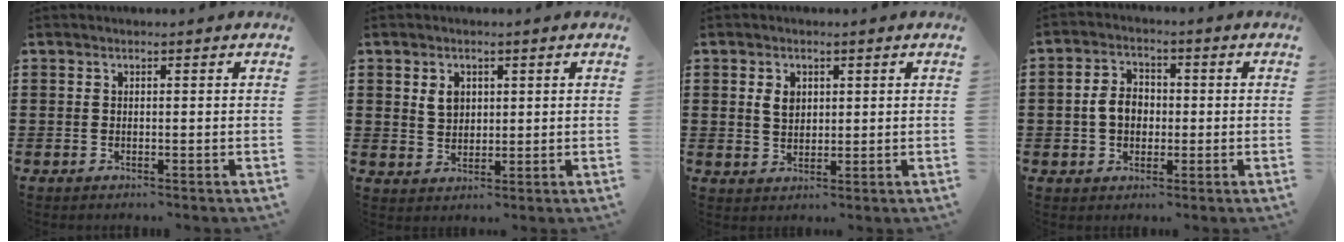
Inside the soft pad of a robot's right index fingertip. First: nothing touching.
{"total": 3.1, "force": [1.1, 2.4, 1.7], "torque": [-0.042, 0.010, 0.020]}
{"total": 2.9, "force": [0.9, 2.1, 1.9], "torque": [-0.043, 0.009, 0.015]}
{"total": 5.1, "force": [-0.5, 3.8, 3.3], "torque": [-0.078, 0.011, -0.014]}